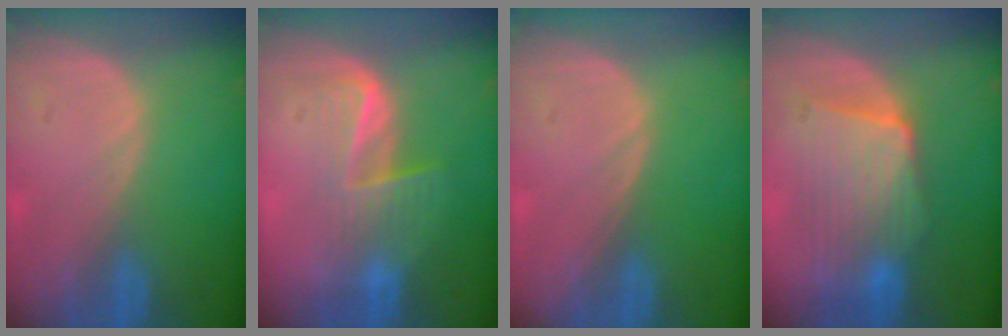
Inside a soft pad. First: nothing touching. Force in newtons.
{"total": 6.9, "press": 5.6, "slide": 4.0}
{"total": 0.0}
{"total": 8.2, "press": 8.1, "slide": 1.4}